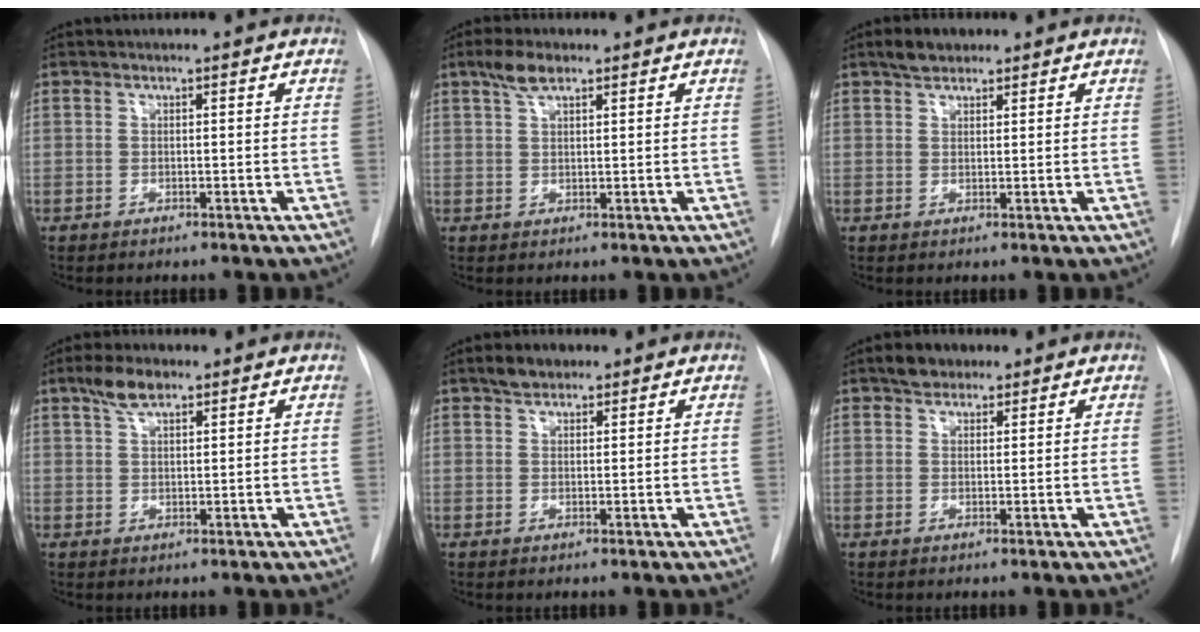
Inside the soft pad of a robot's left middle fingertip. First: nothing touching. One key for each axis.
{"total": 3.4, "fx": 2.3, "fy": 1.1, "fz": 2.3, "tx": -0.049, "ty": 0.010, "tz": 0.045}
{"total": 3.0, "fx": 2.3, "fy": 1.5, "fz": 1.3, "tx": -0.026, "ty": 0.011, "tz": 0.037}
{"total": 4.0, "fx": 2.8, "fy": 1.4, "fz": 2.6, "tx": -0.055, "ty": 0.010, "tz": 0.053}
{"total": 2.8, "fx": 2.1, "fy": 1.5, "fz": 1.1, "tx": -0.022, "ty": 0.009, "tz": 0.034}
{"total": 3.2, "fx": 2.3, "fy": 1.9, "fz": 1.1, "tx": -0.019, "ty": 0.011, "tz": 0.036}